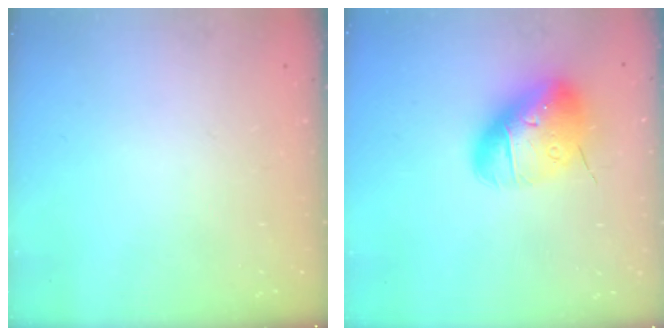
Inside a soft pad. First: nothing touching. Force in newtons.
{"total": 17.2, "press": 17.0, "slide": 2.8}